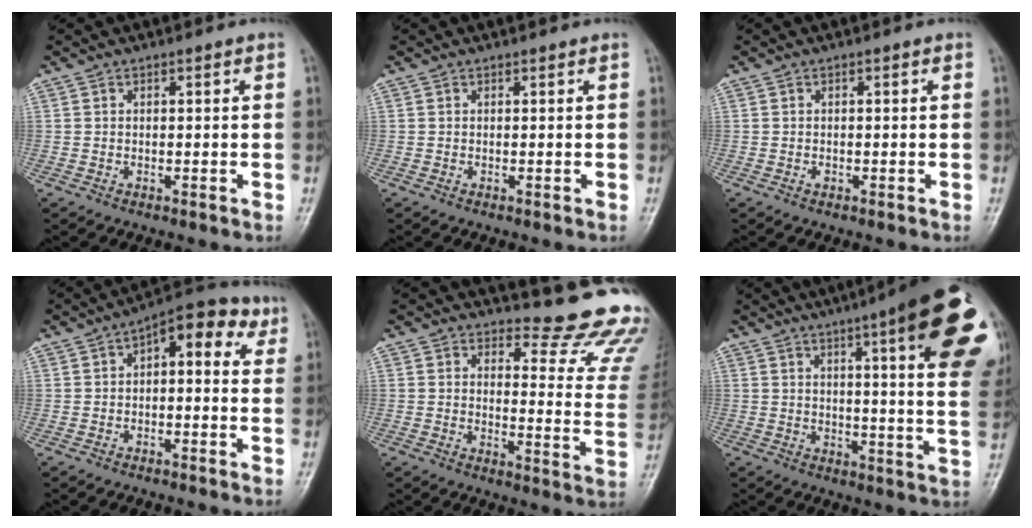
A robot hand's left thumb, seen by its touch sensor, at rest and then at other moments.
{"total": 0.0}
{"total": 0.7, "force": [-0.4, 0.4, 0.5], "torque": [-0.007, 0.009, -0.008]}
{"total": 9.5, "force": [2.9, 4.8, 7.6], "torque": [-0.072, 0.028, 0.026]}
{"total": 16.0, "force": [15.1, 3.2, 4.1], "torque": [-0.002, -0.172, 0.153]}
{"total": 22.9, "force": [9.7, 4.1, 20.3], "torque": [-0.212, -0.020, 0.114]}